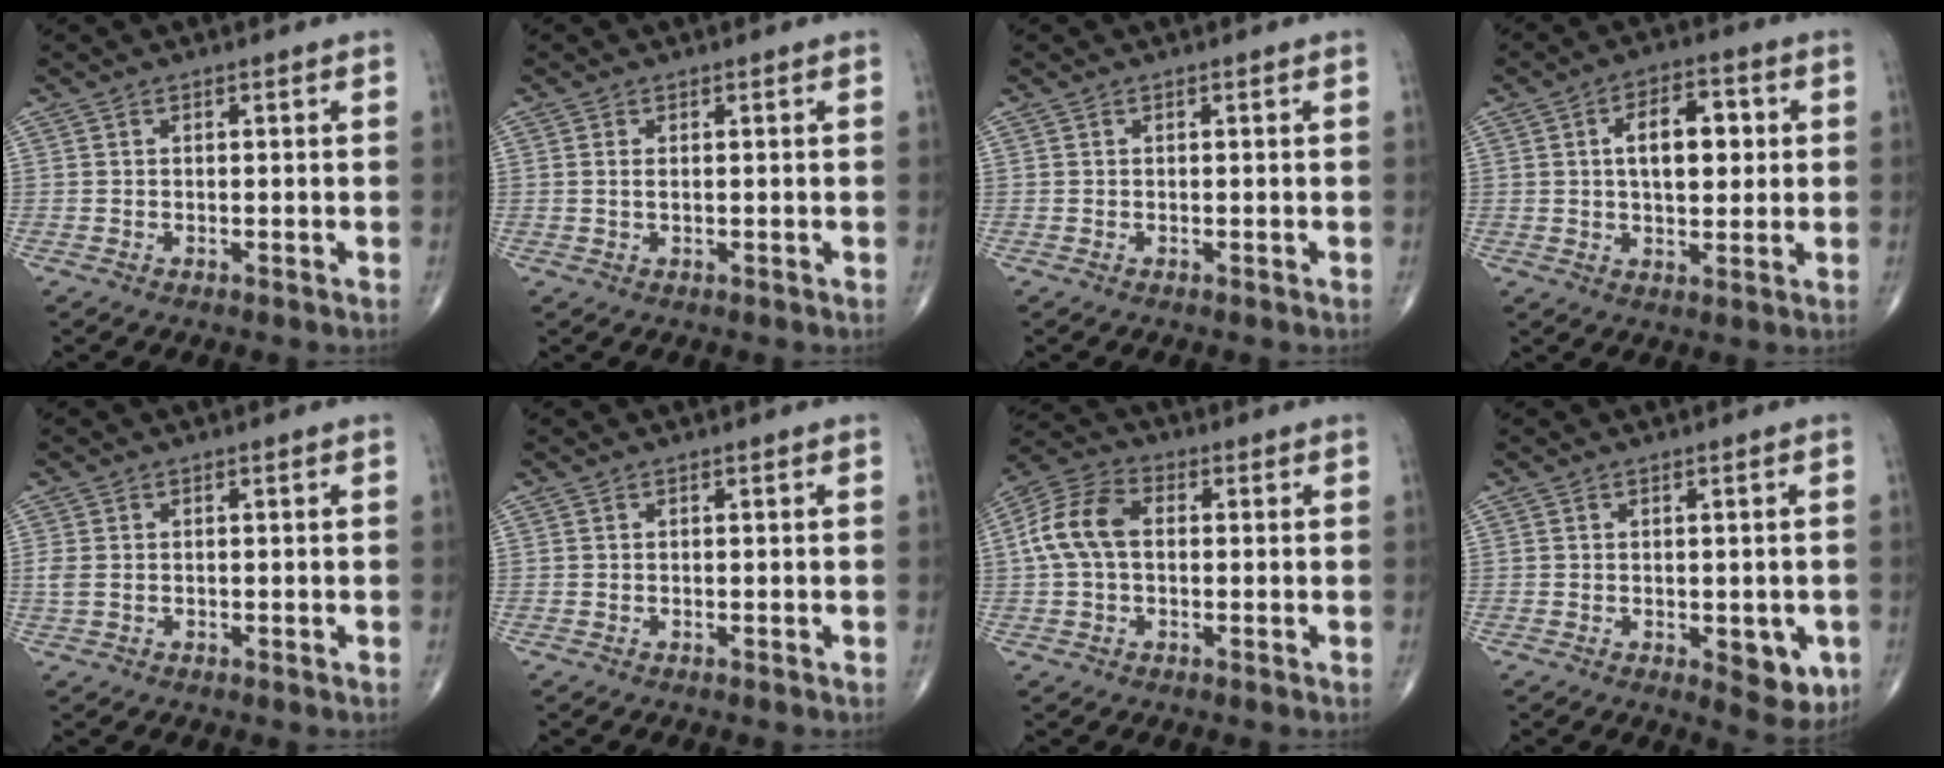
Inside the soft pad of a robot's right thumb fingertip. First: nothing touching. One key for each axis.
{"total": 1.1, "fx": 0.2, "fy": 0.5, "fz": 1.0, "tx": -0.025, "ty": 0.001, "tz": 0.006}
{"total": 0.0}
{"total": 10.3, "fx": 1.7, "fy": 5.5, "fz": 8.5, "tx": -0.108, "ty": 0.006, "tz": 0.025}
{"total": 2.0, "fx": 0.0, "fy": 1.4, "fz": 1.4, "tx": -0.046, "ty": -0.001, "tz": -0.001}
{"total": 0.0}
{"total": 9.9, "fx": 0.6, "fy": 6.5, "fz": 7.5, "tx": -0.159, "ty": 0.031, "tz": 0.004}
{"total": 6.4, "fx": -1.7, "fy": 3.2, "fz": 5.3, "tx": -0.040, "ty": -0.008, "tz": -0.013}